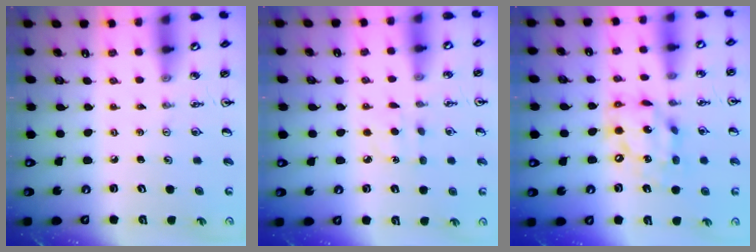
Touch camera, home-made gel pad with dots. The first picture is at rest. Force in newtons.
{"total": 4.7, "press": 4.7, "slide": 0.5}
{"total": 13.6, "press": 13.5, "slide": 1.1}